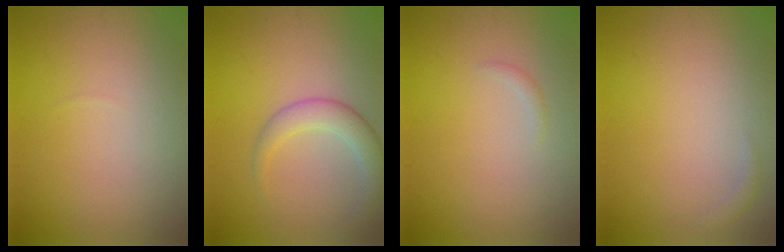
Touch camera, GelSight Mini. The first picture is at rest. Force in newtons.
{"total": 2.9, "press": 2.9, "slide": 0.2}
{"total": 0.6, "press": 0.6, "slide": 0.0}
{"total": 0.6, "press": 0.6, "slide": 0.1}